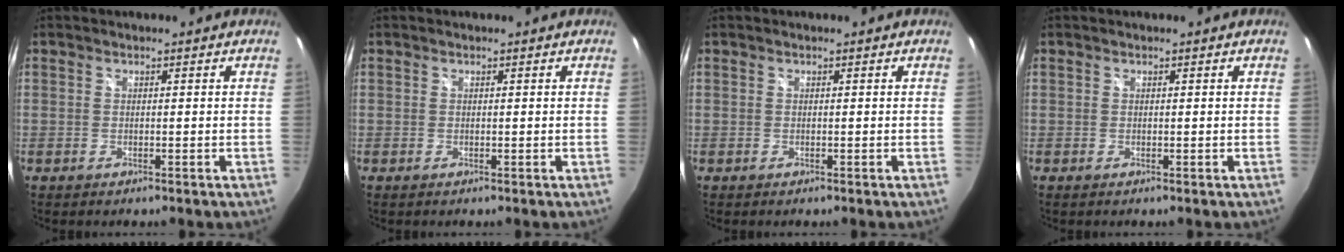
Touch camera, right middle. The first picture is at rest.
{"total": 0.0}
{"total": 0.0}
{"total": 0.0}